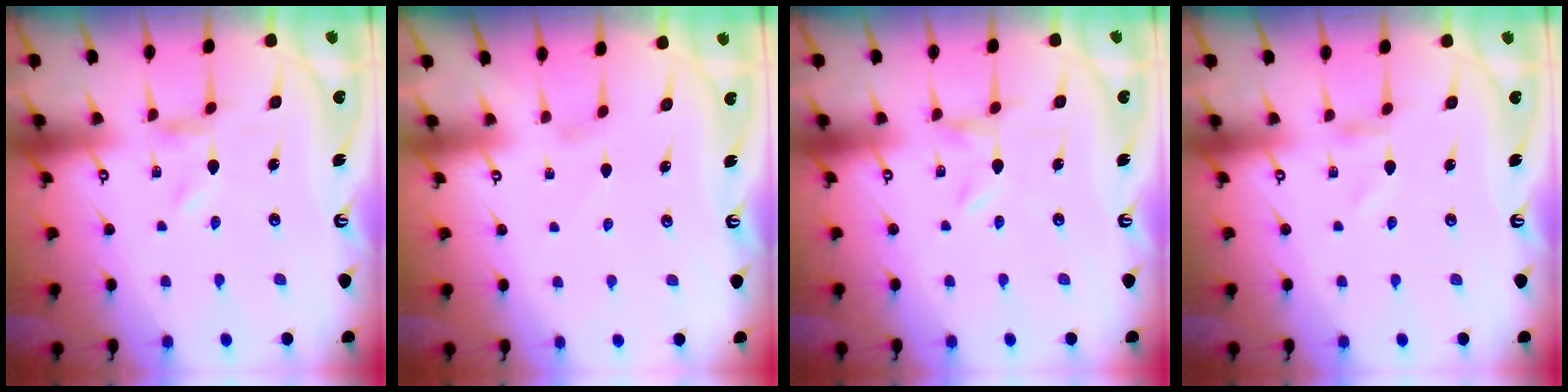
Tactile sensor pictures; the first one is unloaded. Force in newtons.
{"total": 0.0}
{"total": 0.0}
{"total": 1.0, "press": 1.0, "slide": 0.1}